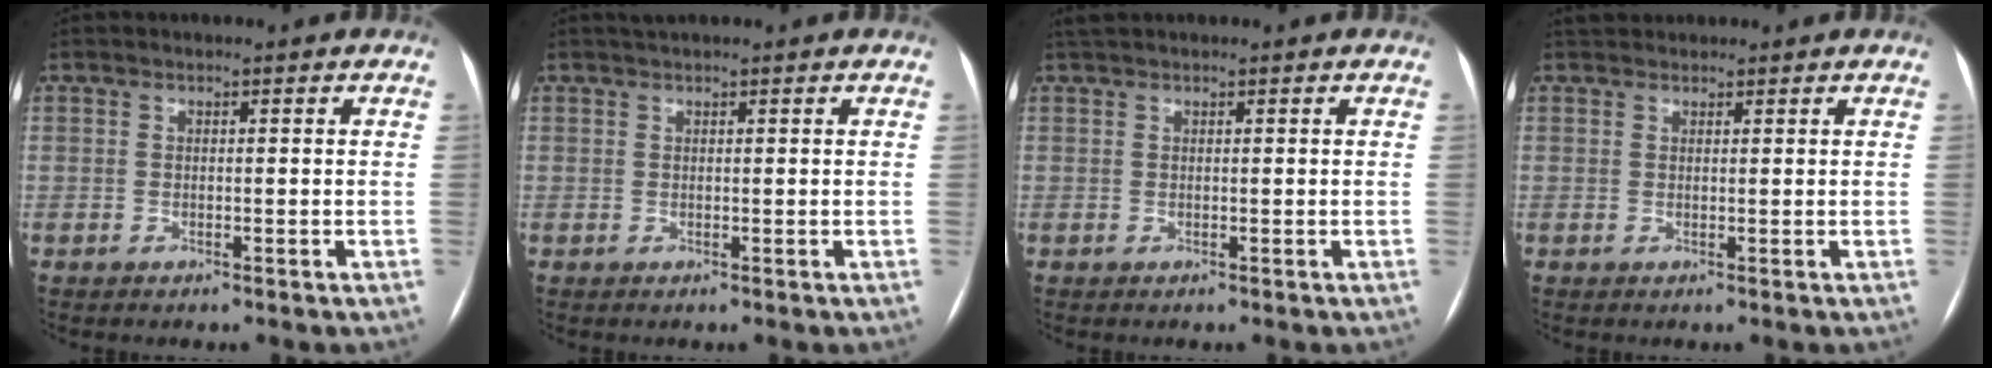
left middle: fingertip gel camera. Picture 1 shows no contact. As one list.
[{"total": 1.4, "force": [1.2, 0.1, 0.7], "torque": [-0.009, 0.019, 0.023]}, {"total": 1.4, "force": [1.2, 0.1, 0.5], "torque": [-0.013, 0.020, 0.027]}, {"total": 2.5, "force": [2.3, 0.9, 0.4], "torque": [-0.006, 0.029, 0.038]}]